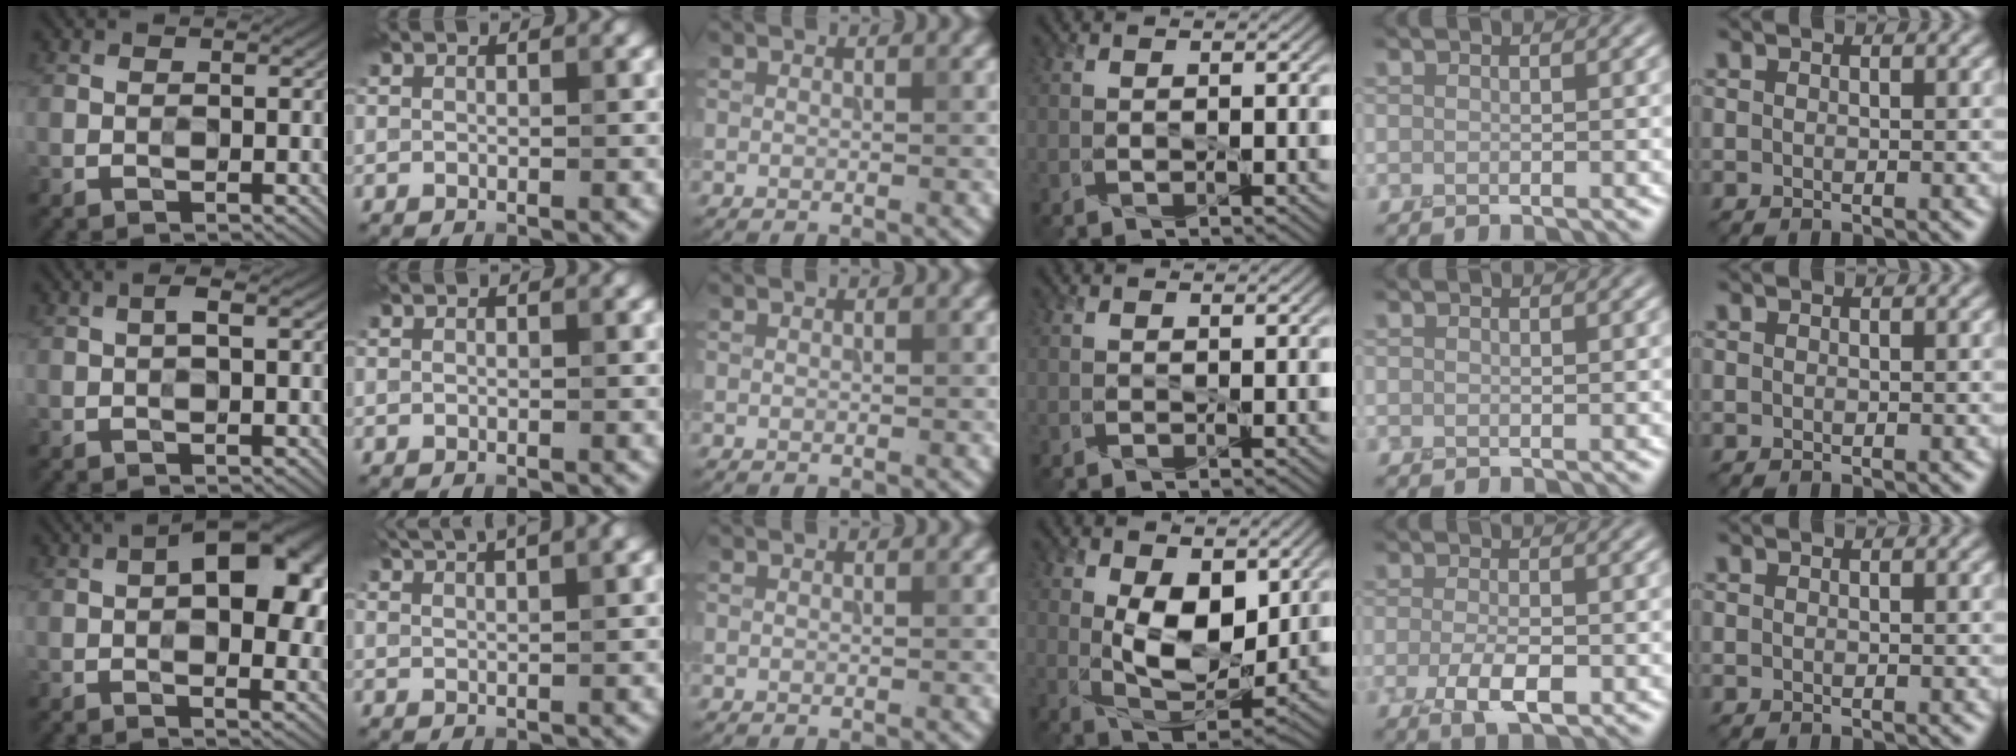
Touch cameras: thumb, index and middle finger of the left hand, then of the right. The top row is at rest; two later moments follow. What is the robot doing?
{"motion": "peel", "object": "bandage"}